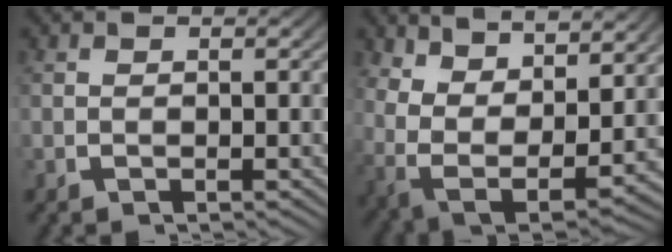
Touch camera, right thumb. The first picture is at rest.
{"total": 11.6, "force": [0.7, 8.3, 8.1], "torque": [-0.198, -0.062, 0.035]}